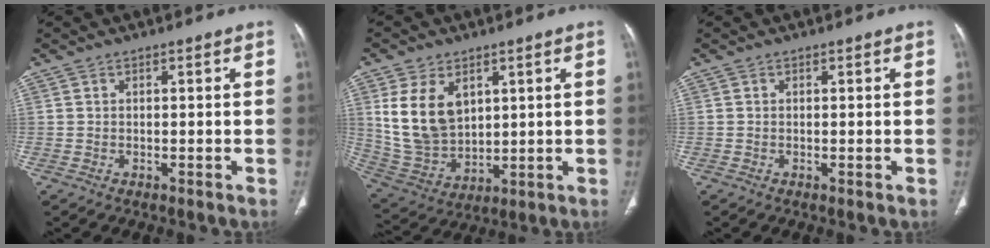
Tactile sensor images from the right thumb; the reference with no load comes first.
{"total": 13.2, "force": [4.2, 9.0, 8.7], "torque": [-0.146, -0.016, 0.105]}
{"total": 0.0}